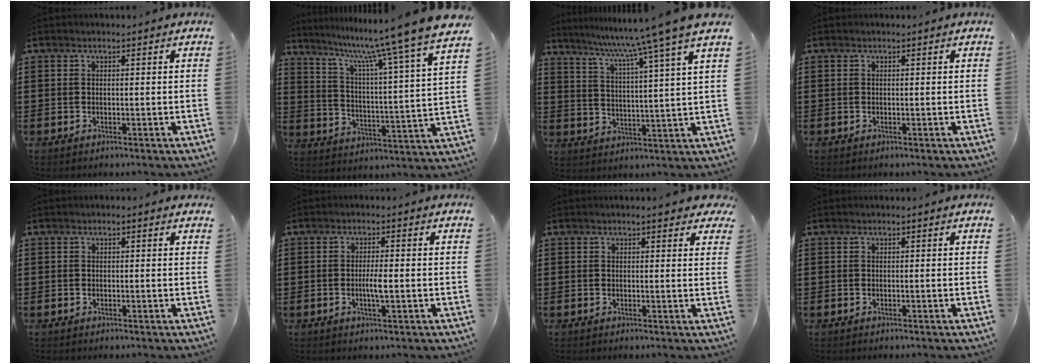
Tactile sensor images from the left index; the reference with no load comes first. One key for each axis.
{"total": 10.6, "fx": 9.1, "fy": -1.8, "fz": 5.0, "tx": -0.117, "ty": -0.077, "tz": 0.138}
{"total": 8.8, "fx": 7.1, "fy": -2.1, "fz": 4.7, "tx": -0.111, "ty": -0.049, "tz": 0.108}
{"total": 0.0}
{"total": 0.7, "fx": 0.0, "fy": 0.7, "fz": 0.1, "tx": -0.005, "ty": 0.006, "tz": -0.001}
{"total": 2.9, "fx": -0.5, "fy": 0.4, "fz": 2.8, "tx": -0.051, "ty": -0.001, "tz": -0.010}
{"total": 1.9, "fx": 1.5, "fy": 0.4, "fz": 1.1, "tx": -0.018, "ty": 0.002, "tz": 0.025}
{"total": 0.0}